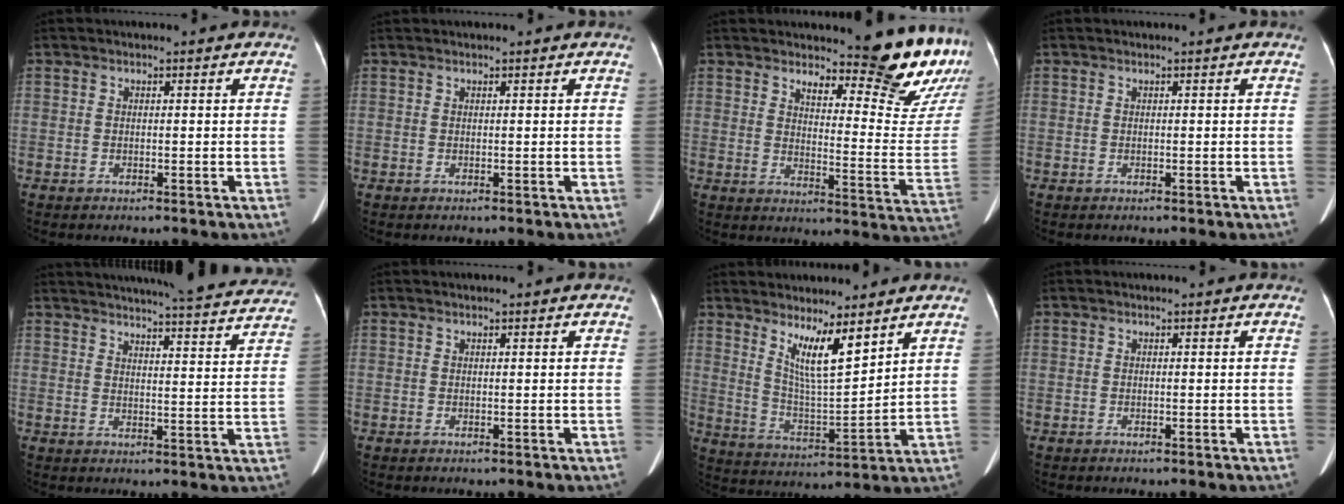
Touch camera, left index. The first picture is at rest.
{"total": 1.3, "force": [1.3, 0.0, 0.4], "torque": [-0.005, 0.019, 0.023]}
{"total": 16.5, "force": [14.6, 1.2, 7.6], "torque": [-0.095, -0.106, 0.171]}
{"total": 0.0}
{"total": 24.4, "force": [22.7, 2.3, 8.8], "torque": [-0.127, -0.036, 0.271]}
{"total": 1.0, "force": [0.9, -0.1, 0.6], "torque": [-0.009, 0.012, 0.017]}
{"total": 8.4, "force": [5.7, 1.0, 6.2], "torque": [-0.119, -0.017, 0.112]}
{"total": 0.0}